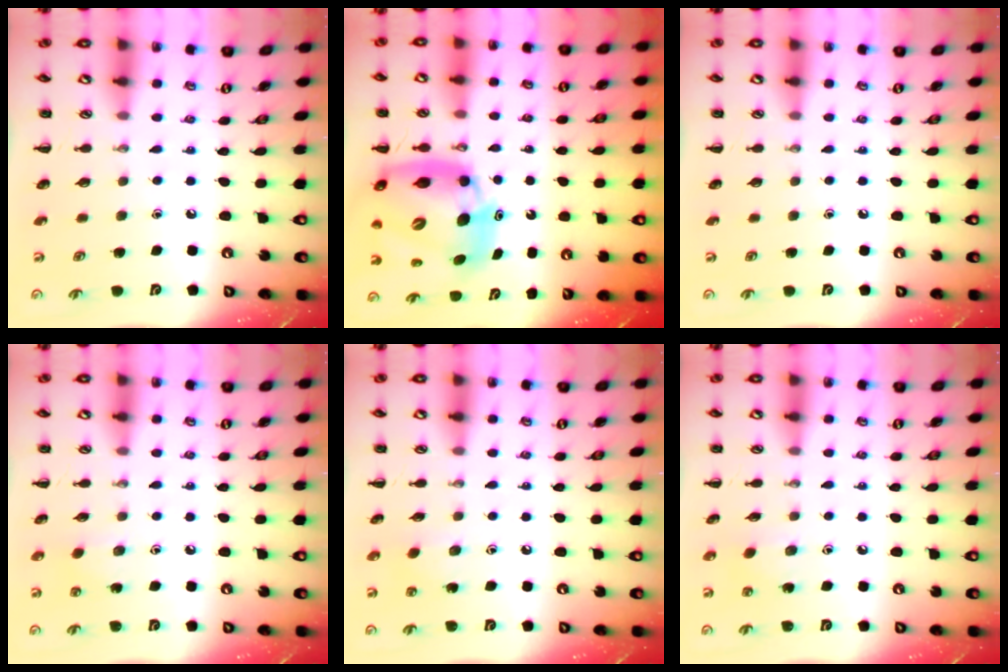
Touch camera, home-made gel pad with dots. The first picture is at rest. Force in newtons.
{"total": 15.1, "press": 14.4, "slide": 4.4}
{"total": 0.0}
{"total": 2.9, "press": 2.7, "slide": 0.9}
{"total": 2.4, "press": 2.3, "slide": 0.7}
{"total": 2.5, "press": 2.4, "slide": 0.7}